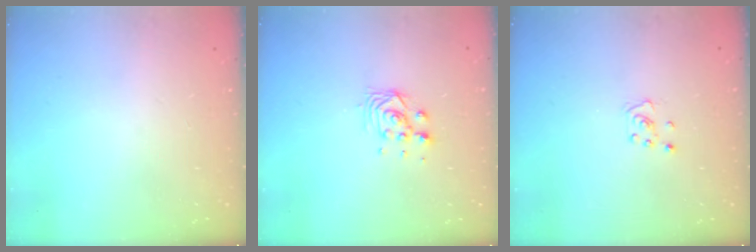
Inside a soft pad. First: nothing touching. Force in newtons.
{"total": 3.9, "press": 3.8, "slide": 0.8}
{"total": 2.8, "press": 2.8, "slide": 0.3}